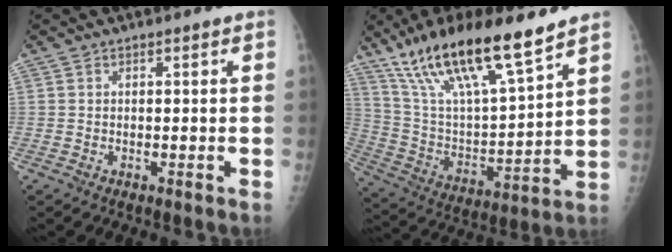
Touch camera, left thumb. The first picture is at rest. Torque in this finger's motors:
{"motor_torque": [1.97, 1.96, 1.44, -1.33, 0.23]}